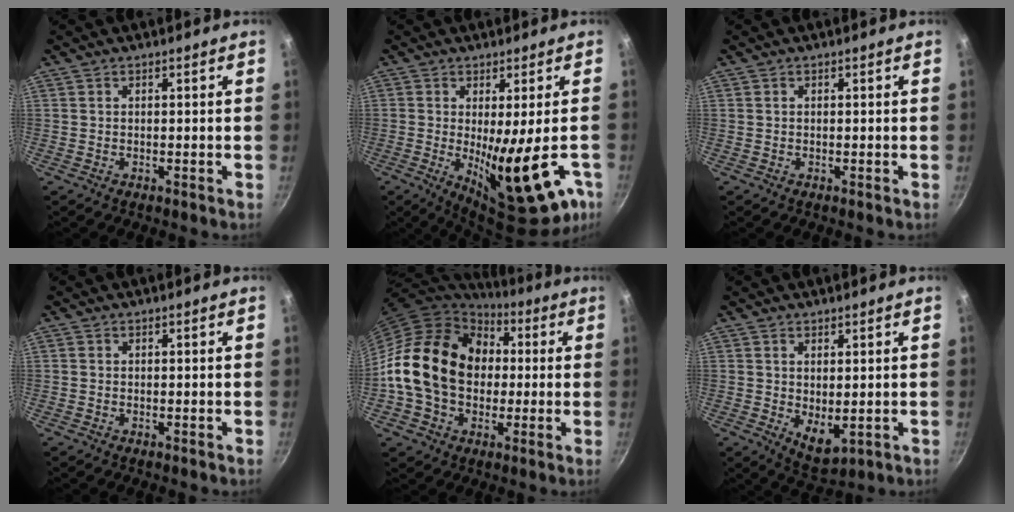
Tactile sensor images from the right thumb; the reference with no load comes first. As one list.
[{"total": 17.6, "force": [-4.7, 4.8, 16.2], "torque": [-0.217, -0.025, -0.050]}, {"total": 0.0}, {"total": 0.0}, {"total": 21.1, "force": [1.0, 16.1, 13.6], "torque": [-0.223, 0.038, 0.014]}, {"total": 5.8, "force": [0.5, 3.0, 4.9], "torque": [-0.068, -0.021, 0.020]}]